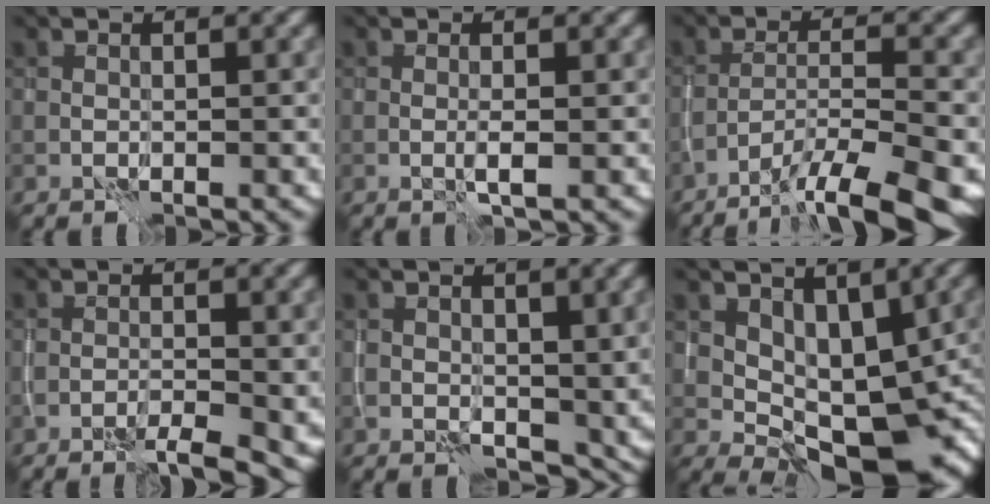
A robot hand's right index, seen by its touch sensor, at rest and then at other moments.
{"total": 0.9, "force": [-0.1, -0.2, 0.8], "torque": [-0.020, -0.002, -0.003]}
{"total": 9.1, "force": [-6.6, 1.8, 6.0], "torque": [-0.089, -0.012, -0.105]}
{"total": 2.7, "force": [-1.7, 0.2, 2.1], "torque": [-0.039, -0.002, -0.032]}
{"total": 3.5, "force": [0.4, 2.4, 2.5], "torque": [-0.045, -0.013, 0.012]}
{"total": 8.0, "force": [0.5, 4.7, 6.4], "torque": [-0.097, -0.019, 0.017]}